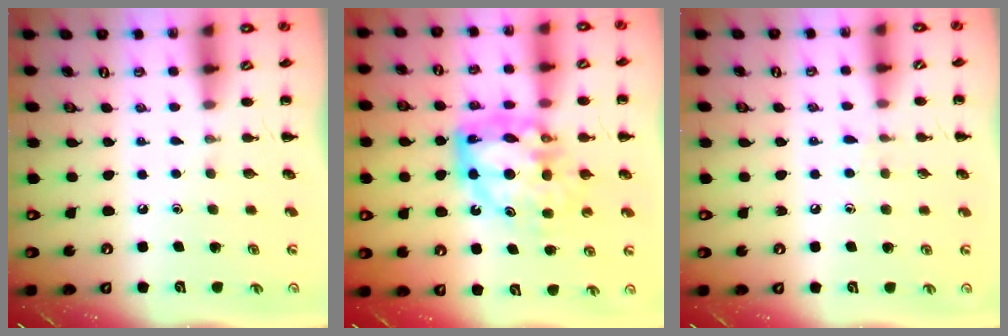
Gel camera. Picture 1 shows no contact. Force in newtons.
{"total": 13.3, "press": 12.7, "slide": 3.7}
{"total": 5.1, "press": 4.6, "slide": 2.2}